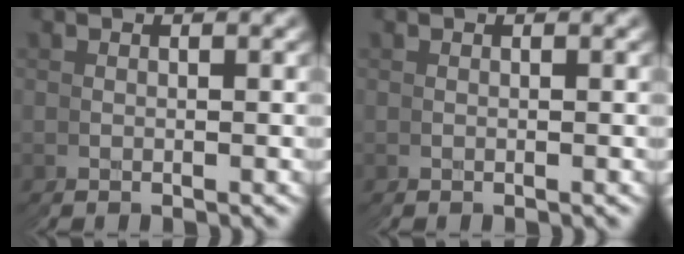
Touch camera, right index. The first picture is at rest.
{"total": 0.0}